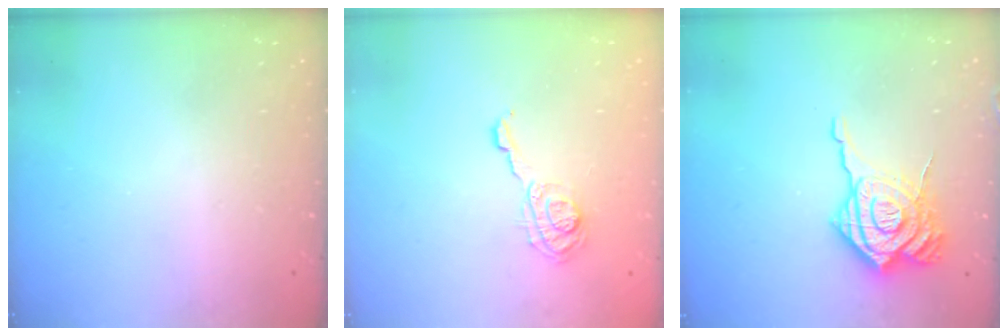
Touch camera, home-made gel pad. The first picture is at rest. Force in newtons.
{"total": 9.2, "press": 9.2, "slide": 0.4}
{"total": 19.3, "press": 19.2, "slide": 2.0}